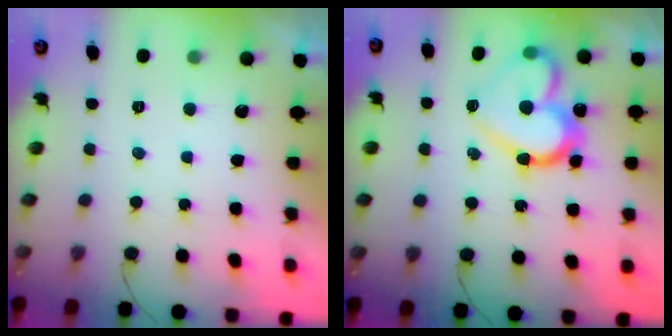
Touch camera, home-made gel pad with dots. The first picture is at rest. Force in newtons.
{"total": 18.4, "press": 18.4, "slide": 1.4}